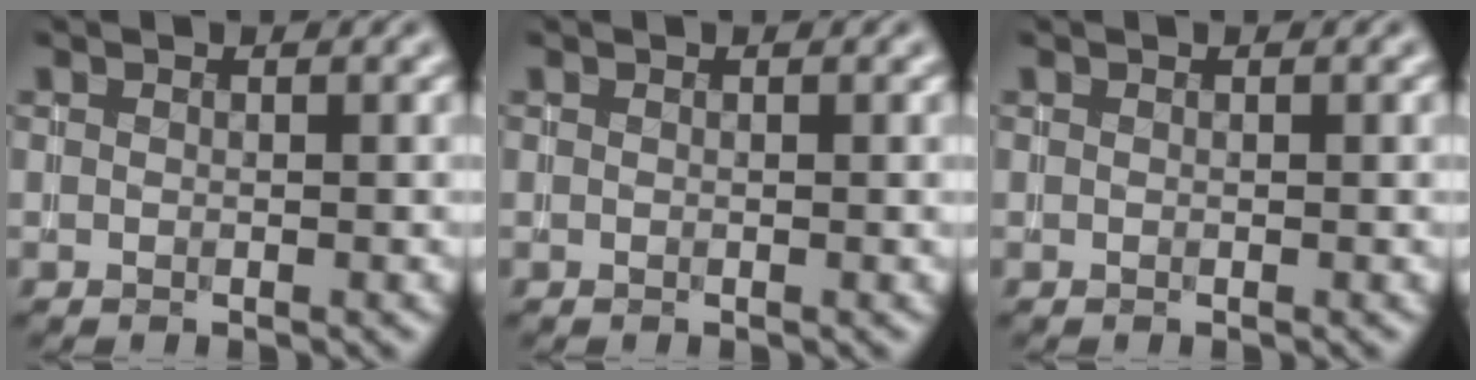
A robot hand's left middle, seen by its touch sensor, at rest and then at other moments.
{"total": 0.0}
{"total": 0.0}